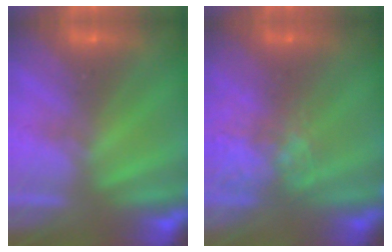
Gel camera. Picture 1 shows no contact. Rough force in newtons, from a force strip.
{"total": 7.3}